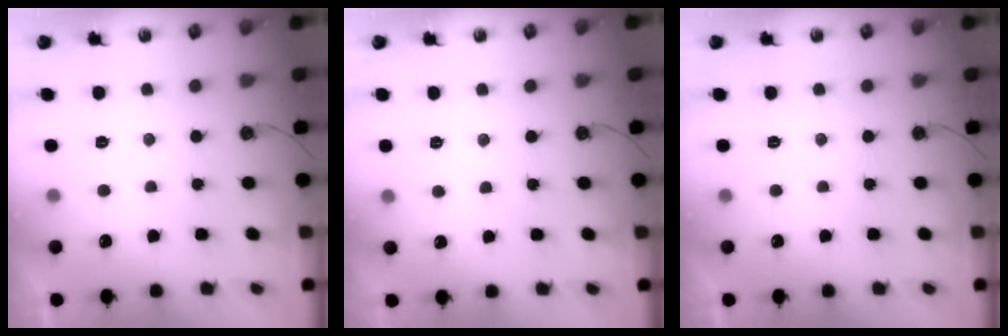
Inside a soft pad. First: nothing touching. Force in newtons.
{"total": 3.8, "press": 3.7, "slide": 0.5}
{"total": 0.0}